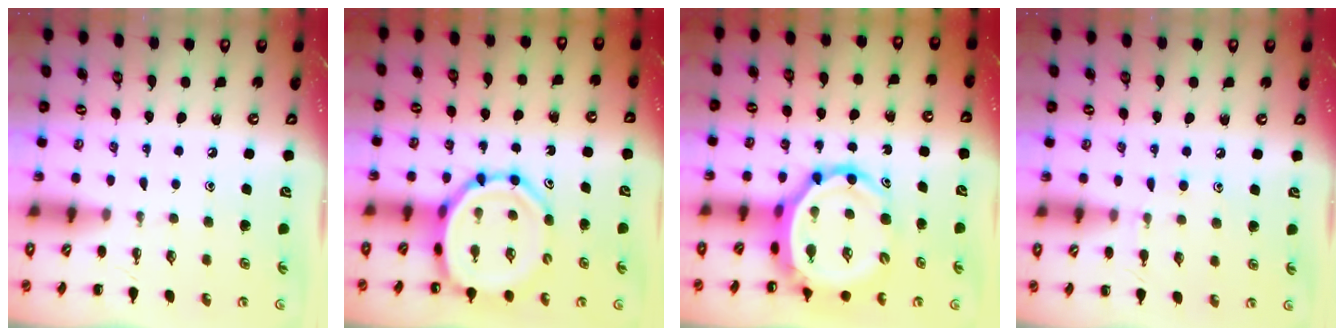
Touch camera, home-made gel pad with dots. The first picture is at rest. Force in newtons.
{"total": 12.5, "press": 11.9, "slide": 3.7}
{"total": 10.6, "press": 10.2, "slide": 2.9}
{"total": 7.1, "press": 6.8, "slide": 2.0}